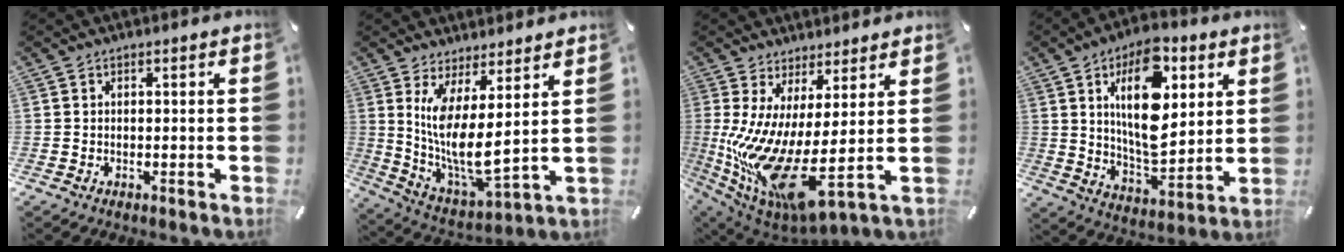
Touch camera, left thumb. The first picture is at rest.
{"total": 11.2, "force": [4.4, 3.2, 9.7], "torque": [-0.205, -0.059, 0.082]}
{"total": 16.0, "force": [-2.1, 3.4, 15.4], "torque": [-0.288, -0.046, -0.028]}
{"total": 18.5, "force": [6.7, 9.5, 14.4], "torque": [-0.258, -0.022, 0.104]}